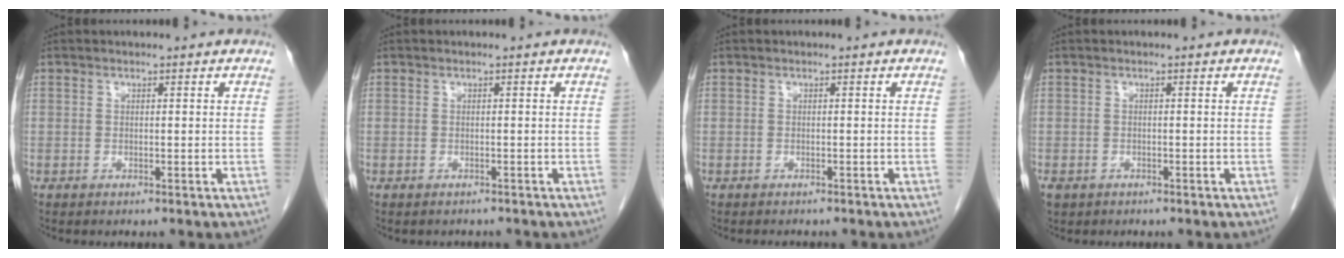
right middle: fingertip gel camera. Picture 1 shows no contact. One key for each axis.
{"total": 1.4, "fx": -1.2, "fy": 0.6, "fz": 0.1, "tx": -0.008, "ty": -0.001, "tz": -0.017}
{"total": 1.9, "fx": -1.7, "fy": 0.7, "fz": 0.5, "tx": -0.009, "ty": -0.003, "tz": -0.020}
{"total": 2.5, "fx": -1.7, "fy": 1.6, "fz": 0.9, "tx": -0.020, "ty": -0.003, "tz": -0.023}